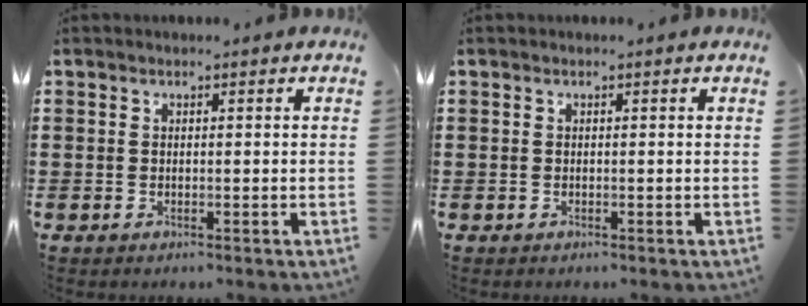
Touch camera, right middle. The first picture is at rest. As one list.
[{"total": 0.0}]